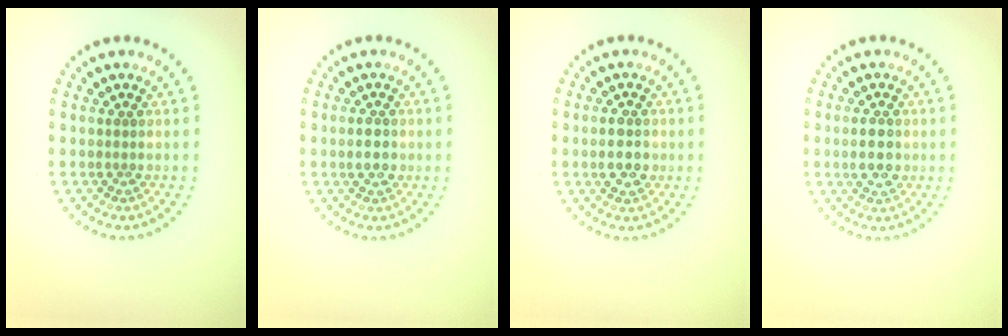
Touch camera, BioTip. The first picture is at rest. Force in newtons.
{"total": 2.1, "press": 2.1, "slide": 0.2}
{"total": 2.9, "press": 2.9, "slide": 0.1}
{"total": 2.5, "press": 2.5, "slide": 0.1}